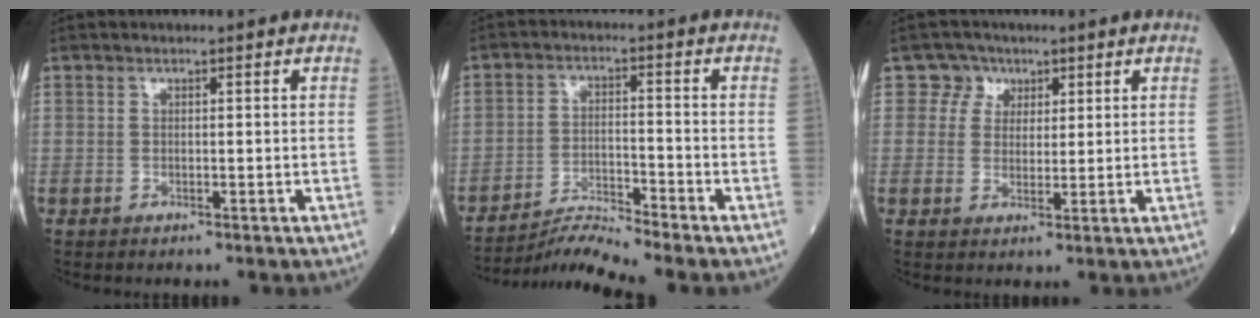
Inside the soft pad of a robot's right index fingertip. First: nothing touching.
{"total": 5.8, "force": [-5.3, -2.4, 0.1], "torque": [-0.018, -0.015, -0.096]}
{"total": 3.6, "force": [1.7, 3.2, -0.2], "torque": [0.011, 0.005, 0.025]}